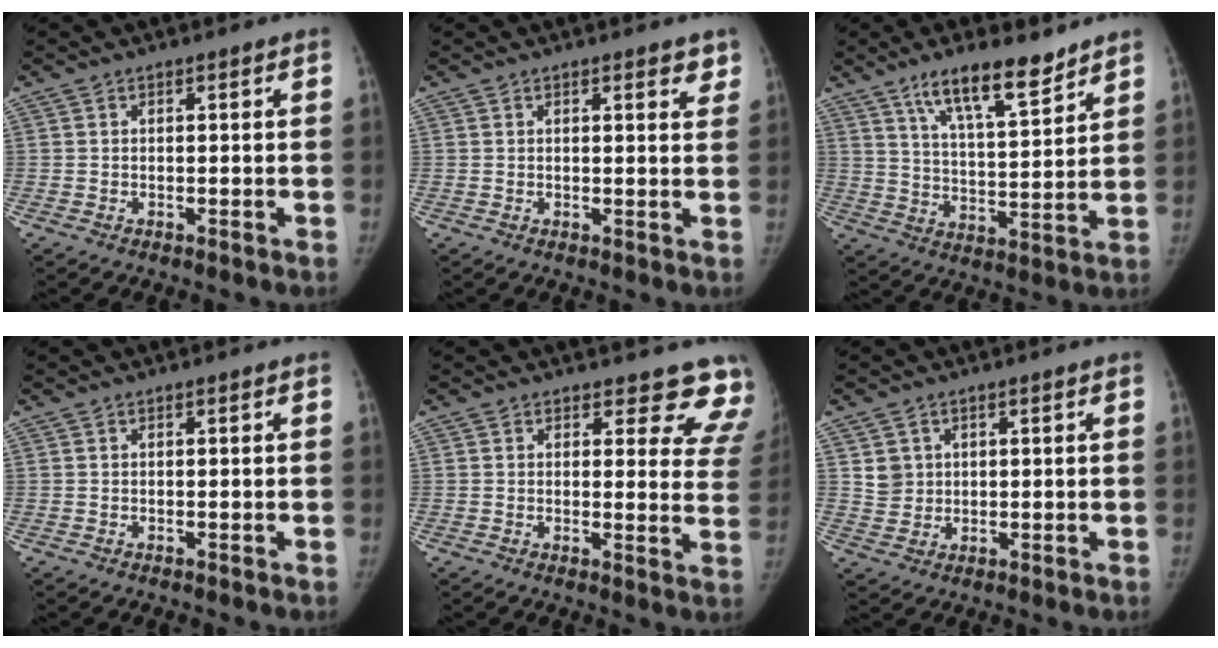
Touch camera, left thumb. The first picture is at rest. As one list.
[{"total": 3.0, "force": [2.0, 1.1, 1.9], "torque": [-0.006, -0.009, 0.021]}, {"total": 12.8, "force": [9.1, 3.5, 8.3], "torque": [-0.120, -0.056, 0.161]}, {"total": 0.0}, {"total": 12.0, "force": [11.0, 4.3, 2.1], "torque": [0.037, -0.085, 0.087]}, {"total": 3.7, "force": [1.3, 3.4, 0.8], "torque": [0.002, -0.008, 0.028]}]